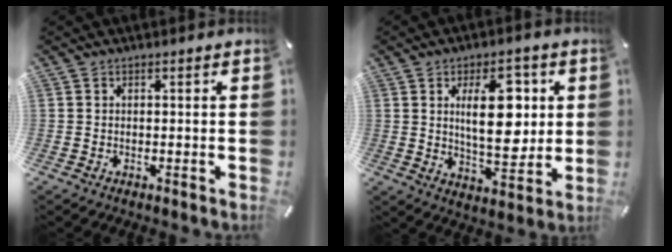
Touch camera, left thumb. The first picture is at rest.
{"total": 15.0, "force": [3.5, 8.0, 12.2], "torque": [-0.183, -0.008, 0.052]}